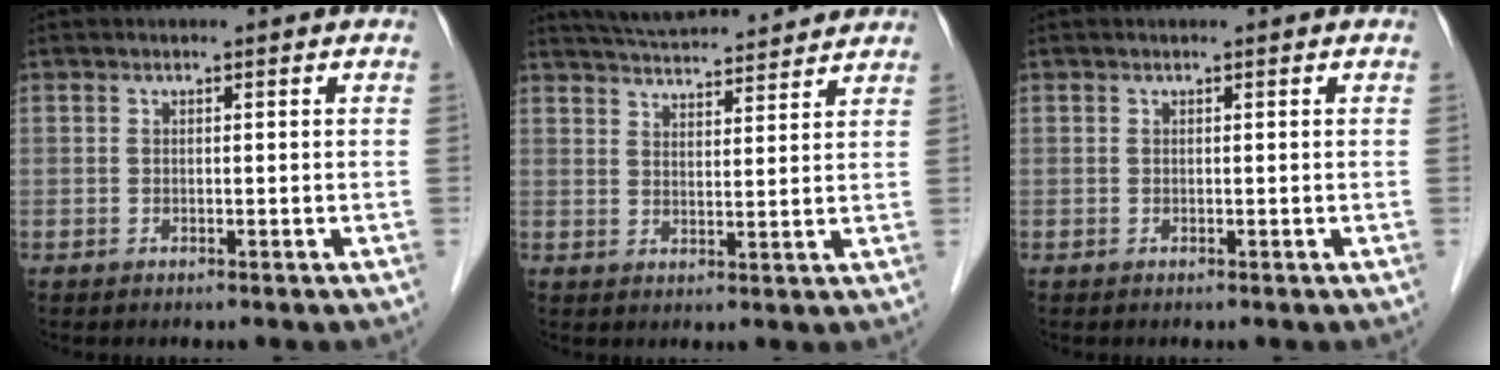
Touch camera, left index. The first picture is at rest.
{"total": 12.9, "force": [12.1, 1.5, 4.2], "torque": [-0.074, 0.024, 0.178]}
{"total": 0.0}